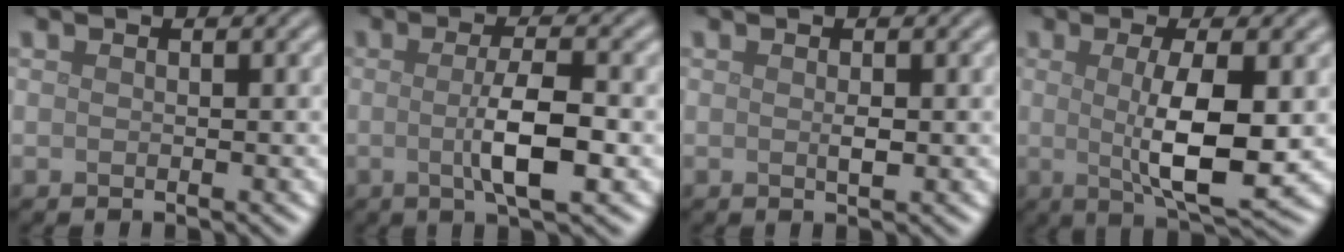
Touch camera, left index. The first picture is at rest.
{"total": 4.7, "force": [-0.5, 1.0, 4.6], "torque": [-0.080, -0.002, -0.010]}
{"total": 0.9, "force": [0.0, 0.3, 0.9], "torque": [-0.018, -0.003, 0.000]}
{"total": 6.5, "force": [0.0, 1.4, 6.3], "torque": [-0.110, -0.009, 0.005]}